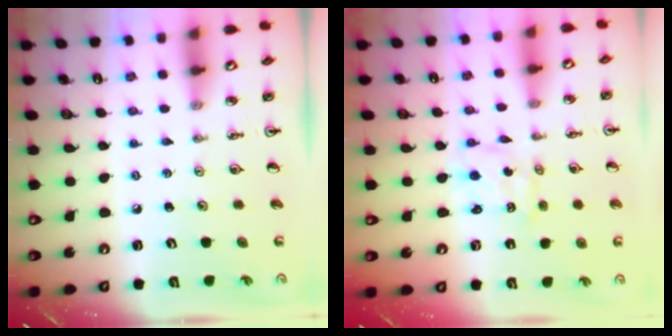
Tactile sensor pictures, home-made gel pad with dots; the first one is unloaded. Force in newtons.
{"total": 1.6, "press": 1.3, "slide": 0.8}